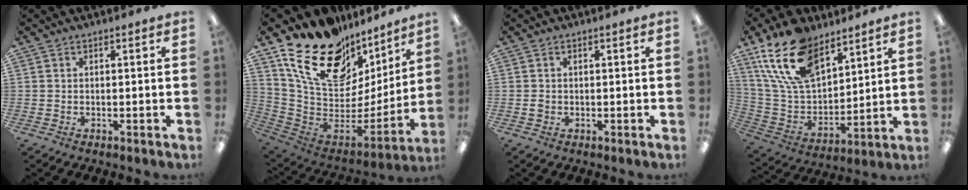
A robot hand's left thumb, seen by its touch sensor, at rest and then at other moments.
{"total": 24.0, "force": [14.6, 13.4, 13.4], "torque": [-0.217, -0.099, 0.276]}
{"total": 0.9, "force": [-0.1, 0.8, 0.5], "torque": [-0.010, 0.003, -0.002]}
{"total": 19.7, "force": [12.4, 10.5, 11.1], "torque": [-0.237, -0.055, 0.230]}